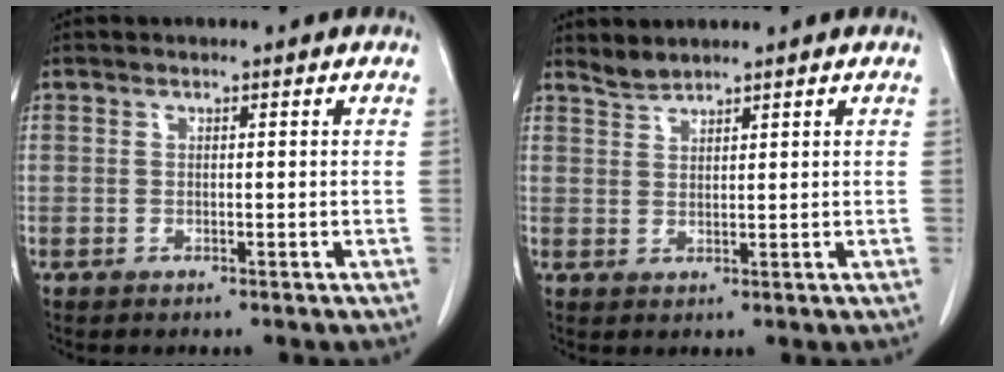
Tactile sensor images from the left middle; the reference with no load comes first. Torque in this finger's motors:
{"motor_torque": [0.00, -0.06, -0.02, -0.01]}